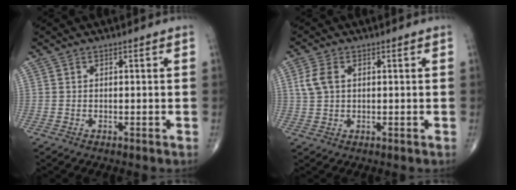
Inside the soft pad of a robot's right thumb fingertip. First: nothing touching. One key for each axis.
{"total": 4.1, "fx": 1.0, "fy": 2.6, "fz": 3.0, "tx": -0.069, "ty": 0.006, "tz": 0.020}